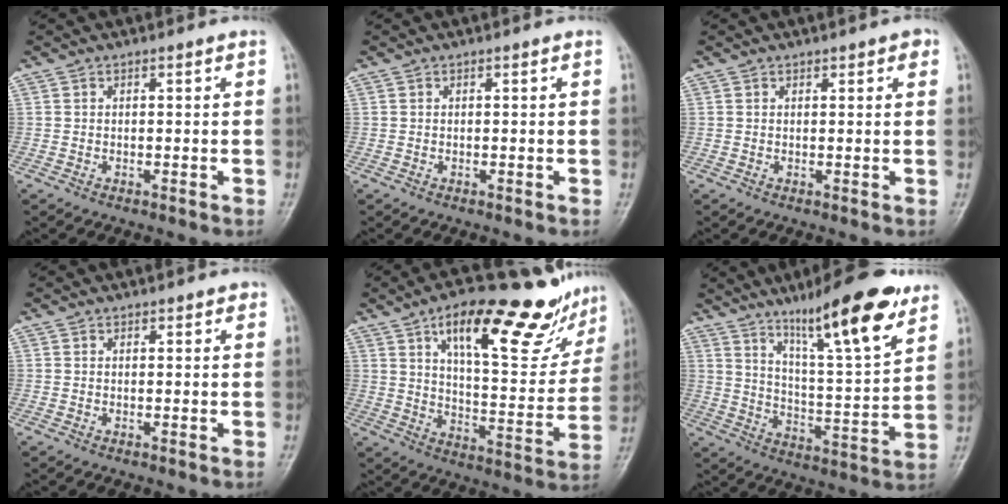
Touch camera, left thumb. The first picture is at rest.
{"total": 0.0}
{"total": 1.8, "force": [1.0, 0.8, 1.3], "torque": [-0.007, -0.001, 0.011]}
{"total": 1.0, "force": [0.7, 0.5, 0.5], "torque": [0.003, -0.002, 0.004]}
{"total": 23.4, "force": [14.8, 7.8, 16.3], "torque": [-0.182, -0.046, 0.226]}
{"total": 17.9, "force": [11.9, 3.1, 13.0], "torque": [-0.184, -0.065, 0.196]}